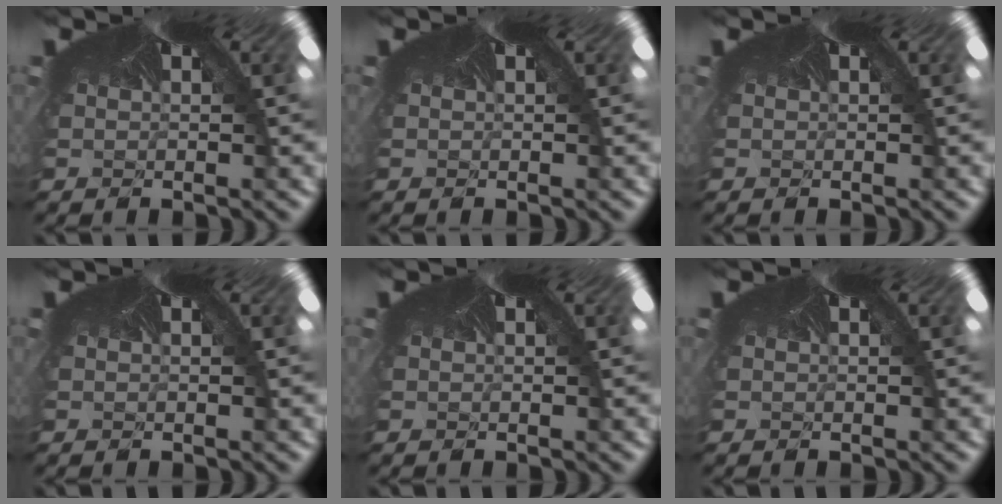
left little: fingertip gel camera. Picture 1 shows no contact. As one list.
[{"total": 0.0}, {"total": 0.0}, {"total": 0.0}, {"total": 0.0}, {"total": 0.0}]